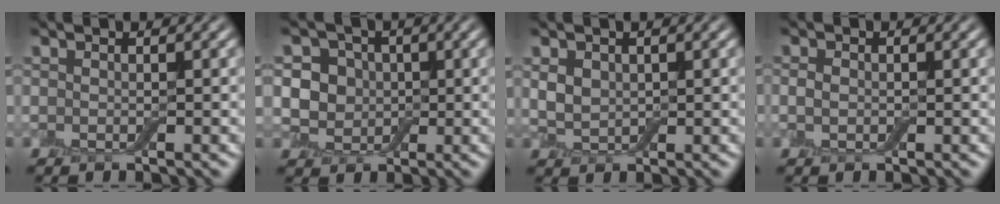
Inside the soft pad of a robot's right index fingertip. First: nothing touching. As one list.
[{"total": 5.2, "force": [0.4, 4.6, 2.3], "torque": [-0.029, 0.020, -0.013]}, {"total": 2.1, "force": [0.7, 1.5, 1.3], "torque": [-0.030, 0.000, 0.016]}, {"total": 1.1, "force": [0.0, 0.8, 0.7], "torque": [-0.017, 0.001, -0.002]}]